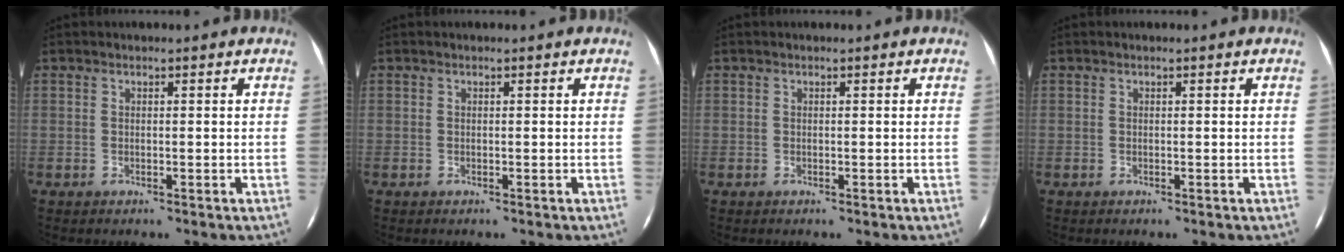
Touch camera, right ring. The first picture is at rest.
{"total": 0.0}
{"total": 0.0}
{"total": 0.0}